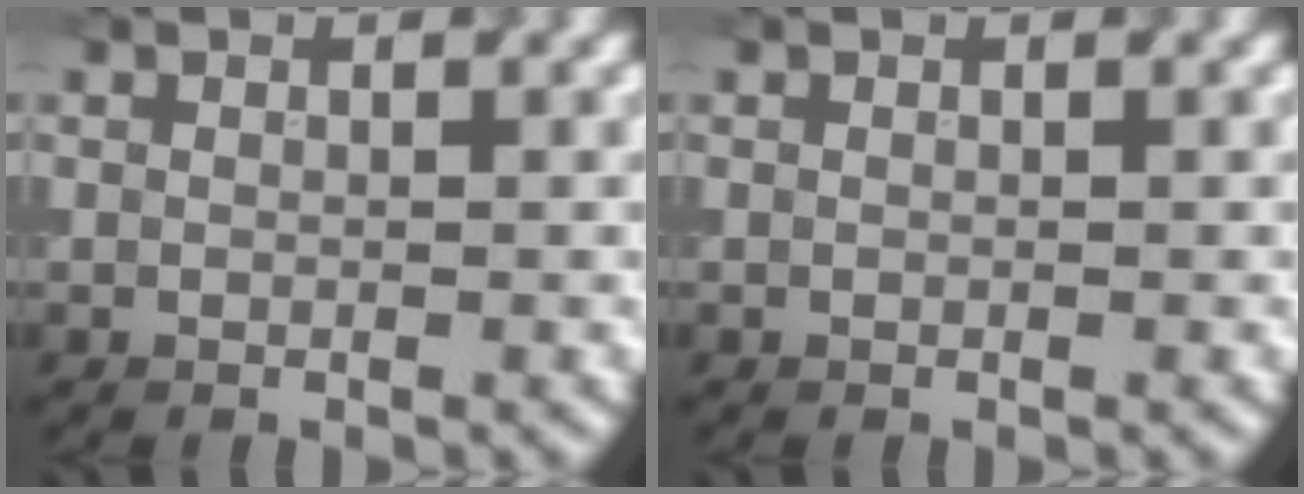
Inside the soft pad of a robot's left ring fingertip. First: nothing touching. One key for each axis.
{"total": 0.0}